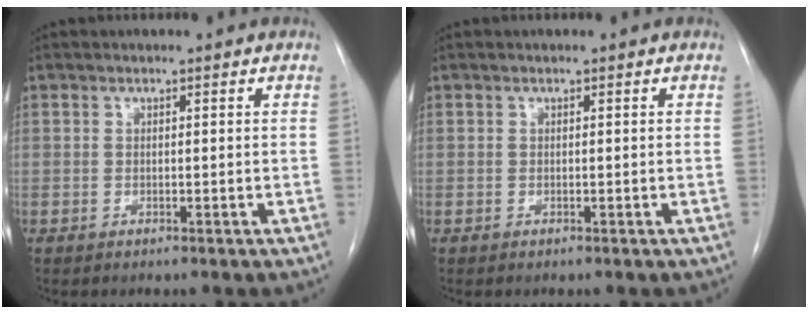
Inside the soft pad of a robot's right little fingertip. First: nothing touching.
{"total": 0.0}